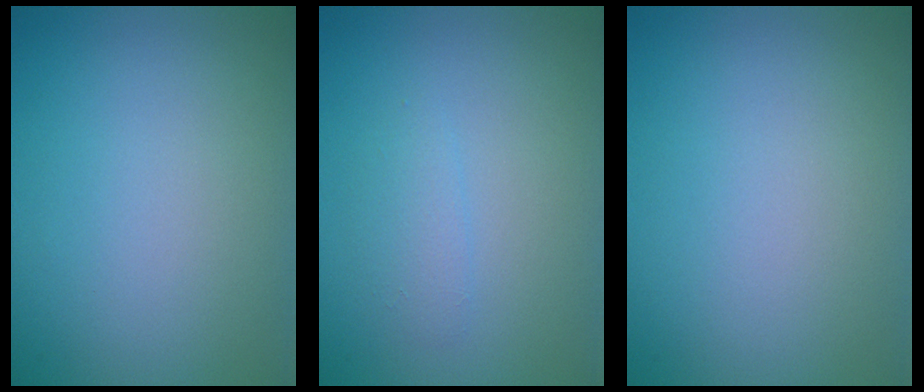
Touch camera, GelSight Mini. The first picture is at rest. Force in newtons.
{"total": 1.2, "press": 1.2, "slide": 0.1}
{"total": 0.0}